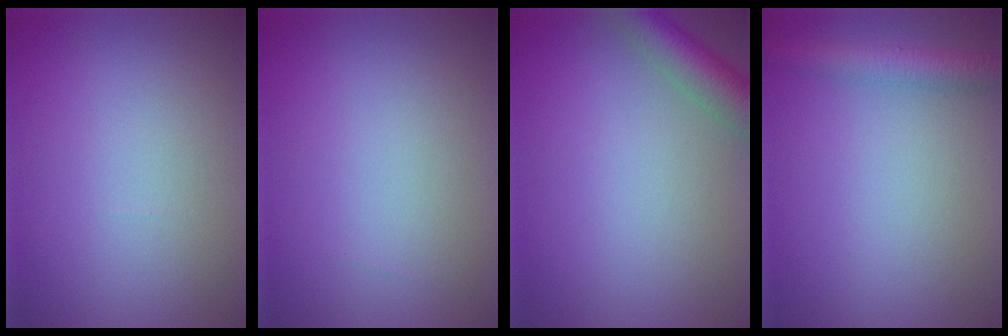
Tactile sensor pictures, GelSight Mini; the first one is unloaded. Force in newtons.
{"total": 0.0}
{"total": 4.3, "press": 4.3, "slide": 0.3}
{"total": 3.4, "press": 3.4, "slide": 0.0}